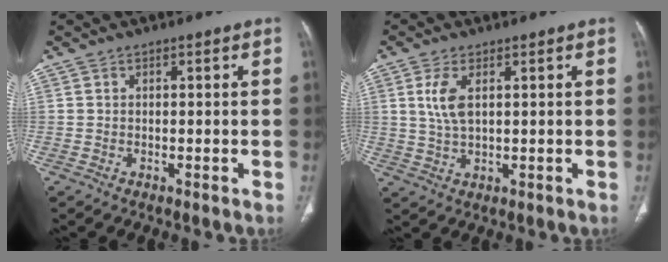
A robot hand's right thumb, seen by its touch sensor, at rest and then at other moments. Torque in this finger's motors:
{"motor_torque": [-0.10, 0.28, 0.75, 0.13, 0.00]}